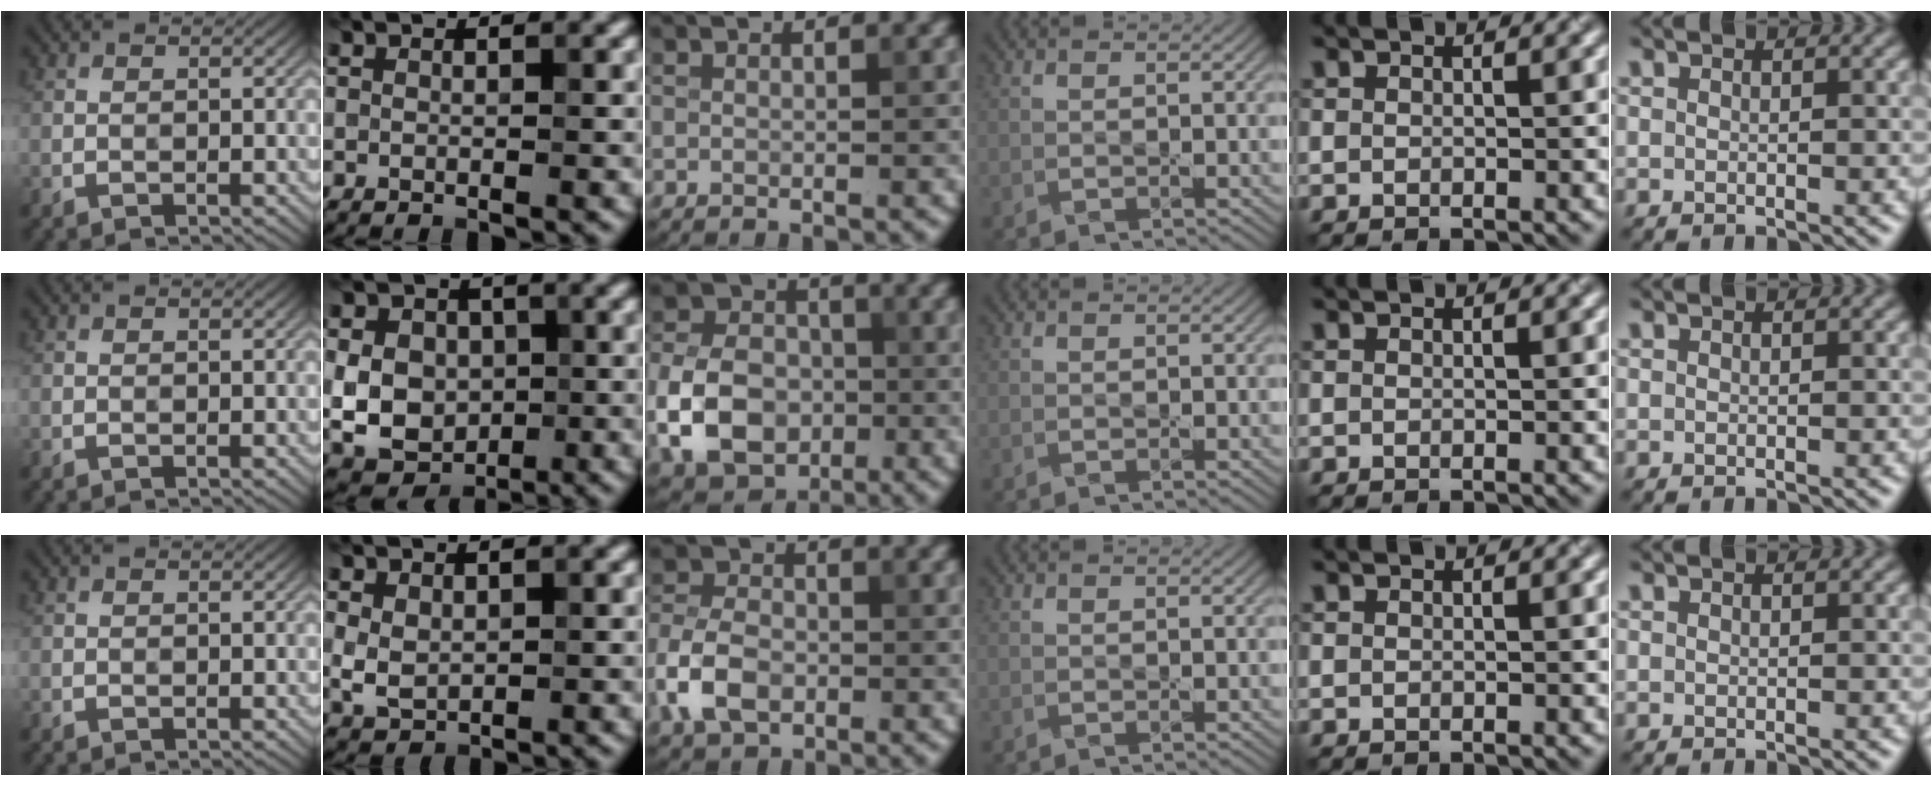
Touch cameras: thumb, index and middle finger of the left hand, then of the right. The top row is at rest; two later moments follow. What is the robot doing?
{"motion": "press", "object": "small bumper sticker"}